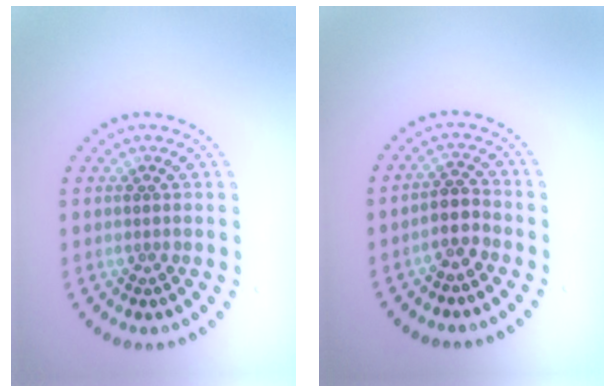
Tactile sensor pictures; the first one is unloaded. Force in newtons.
{"total": 2.2, "press": 1.9, "slide": 1.2}